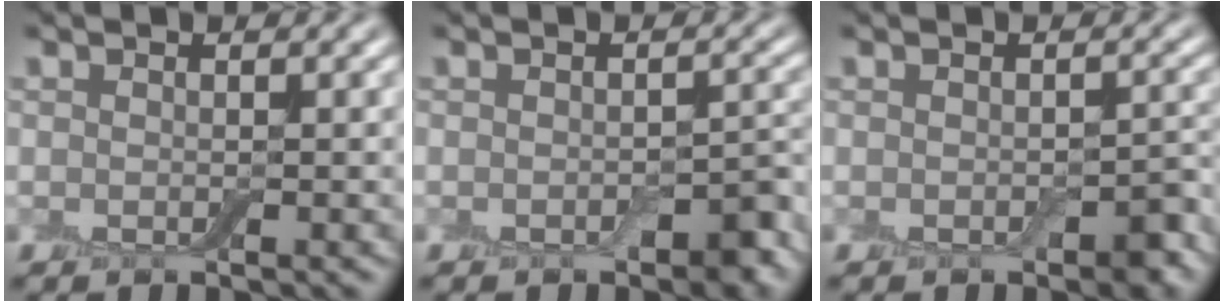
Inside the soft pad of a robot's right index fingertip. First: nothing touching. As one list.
[{"total": 2.8, "force": [-1.3, 1.4, 2.0], "torque": [-0.024, 0.001, -0.017]}, {"total": 2.2, "force": [-0.9, 1.1, 1.6], "torque": [-0.021, -0.002, -0.011]}]